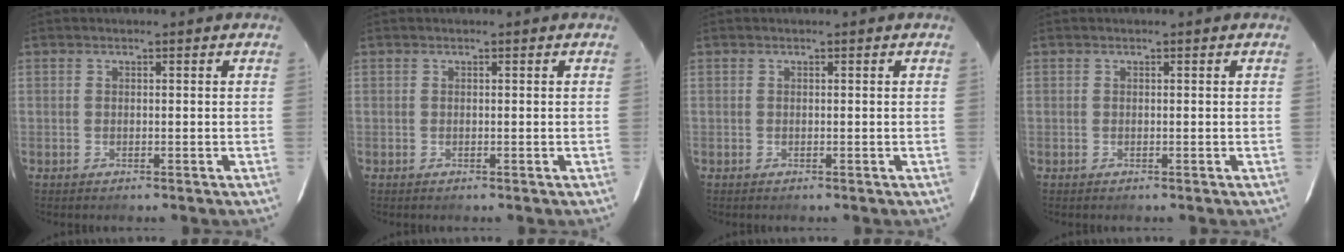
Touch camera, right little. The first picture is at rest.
{"total": 0.0}
{"total": 0.0}
{"total": 0.0}